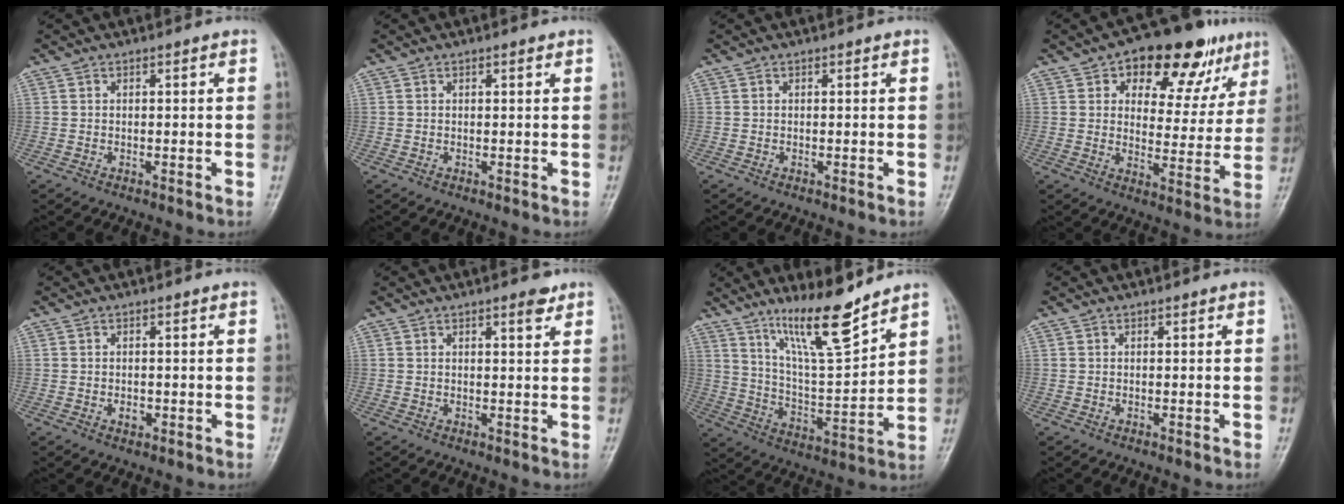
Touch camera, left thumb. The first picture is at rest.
{"total": 0.5, "force": [0.4, 0.1, 0.4], "torque": [-0.007, -0.002, 0.005]}
{"total": 0.0}
{"total": 17.3, "force": [9.7, 9.5, 10.6], "torque": [-0.075, -0.020, 0.136]}
{"total": 1.5, "force": [-0.4, 1.1, 1.0], "torque": [-0.011, 0.000, -0.003]}
{"total": 2.5, "force": [1.7, 0.7, 1.7], "torque": [-0.019, -0.010, 0.024]}
{"total": 13.7, "force": [10.4, 2.0, 8.8], "torque": [-0.140, -0.074, 0.193]}
{"total": 0.0}